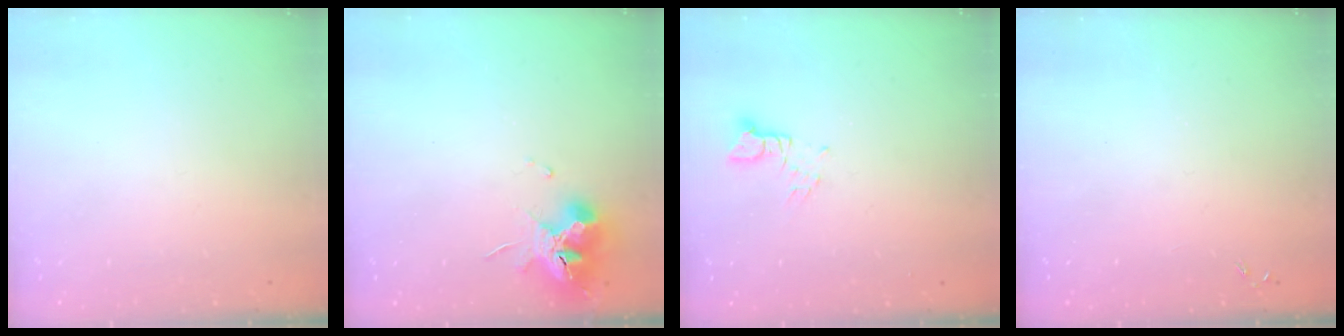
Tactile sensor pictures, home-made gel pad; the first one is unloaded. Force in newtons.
{"total": 12.5, "press": 12.5, "slide": 1.2}
{"total": 2.2, "press": 2.2, "slide": 0.2}
{"total": 0.0}